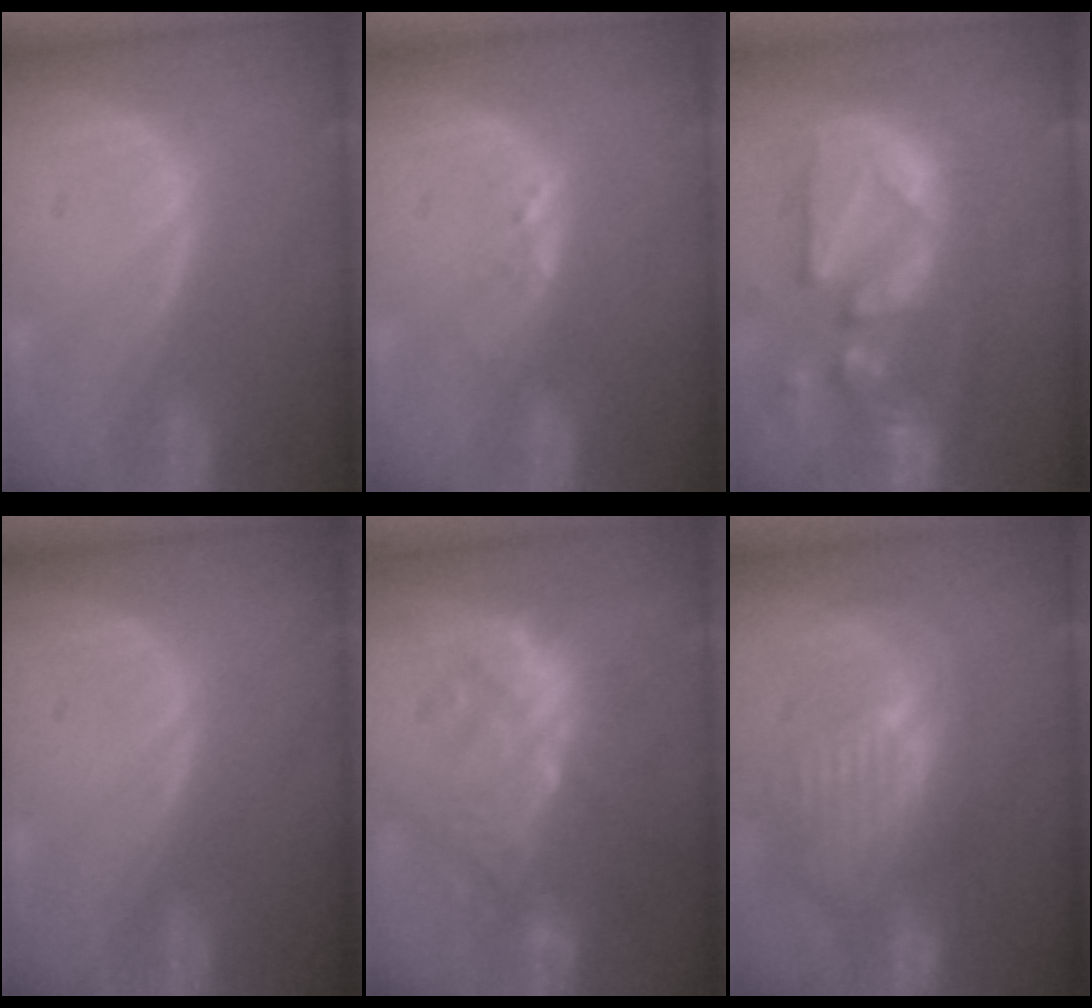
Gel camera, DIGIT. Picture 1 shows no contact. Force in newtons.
{"total": 1.6, "press": 1.5, "slide": 0.3}
{"total": 12.9, "press": 11.2, "slide": 6.3}
{"total": 0.0}
{"total": 9.1, "press": 8.9, "slide": 1.6}
{"total": 11.0, "press": 9.6, "slide": 5.4}